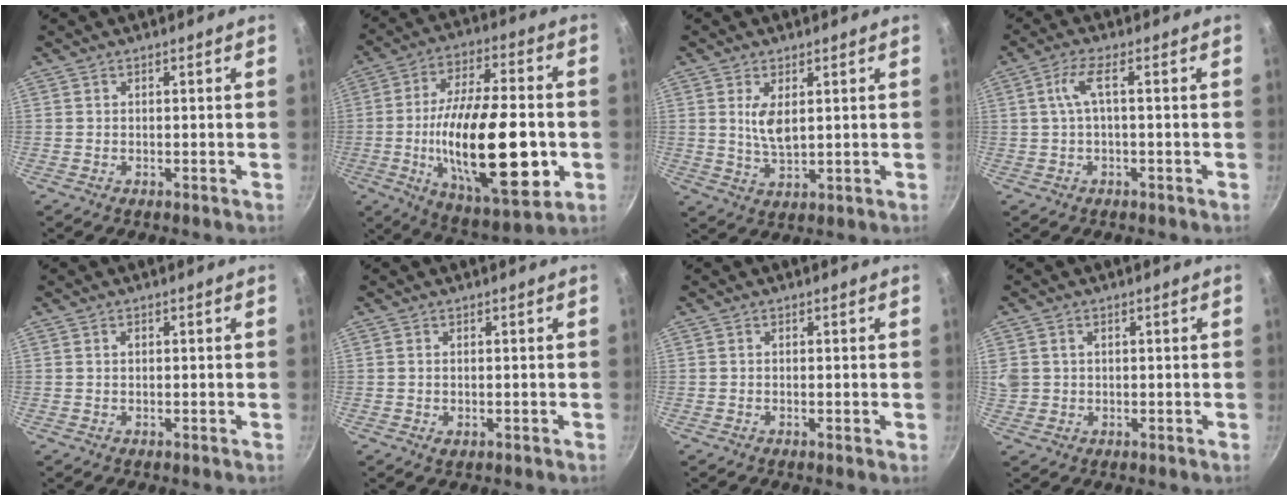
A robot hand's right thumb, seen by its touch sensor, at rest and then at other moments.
{"total": 26.4, "force": [-4.5, 10.3, 23.9], "torque": [-0.393, 0.006, -0.067]}
{"total": 5.3, "force": [1.5, 2.4, 4.5], "torque": [-0.079, -0.019, 0.033]}
{"total": 4.2, "force": [-0.1, 0.9, 4.1], "torque": [-0.091, 0.013, 0.003]}
{"total": 0.8, "force": [0.2, 0.6, 0.5], "torque": [-0.008, 0.003, 0.004]}
{"total": 1.2, "force": [-0.1, 0.7, 0.9], "torque": [-0.015, -0.002, -0.002]}
{"total": 0.6, "force": [-0.1, 0.1, 0.6], "torque": [-0.008, 0.000, -0.005]}
{"total": 4.6, "force": [0.8, 4.0, 2.0], "torque": [-0.032, 0.002, 0.021]}